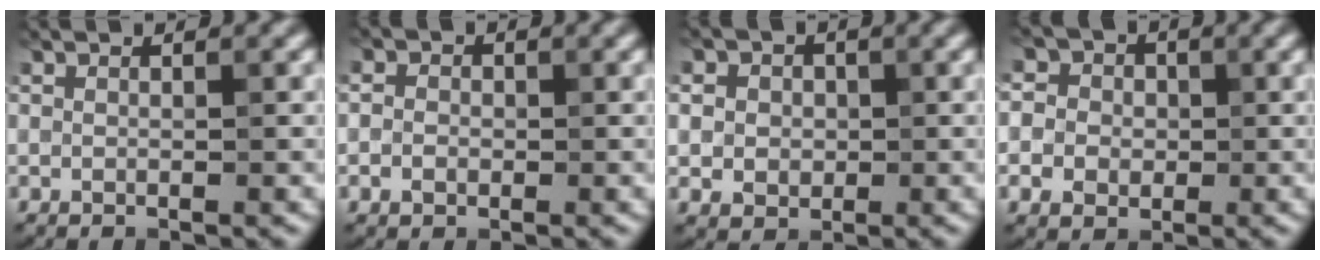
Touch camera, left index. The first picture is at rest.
{"total": 1.6, "force": [-0.3, 1.4, 0.7], "torque": [-0.003, -0.001, -0.012]}
{"total": 4.0, "force": [0.8, 3.5, 1.8], "torque": [-0.023, 0.019, -0.005]}
{"total": 7.2, "force": [1.3, 6.5, 3.0], "torque": [-0.053, 0.041, -0.014]}